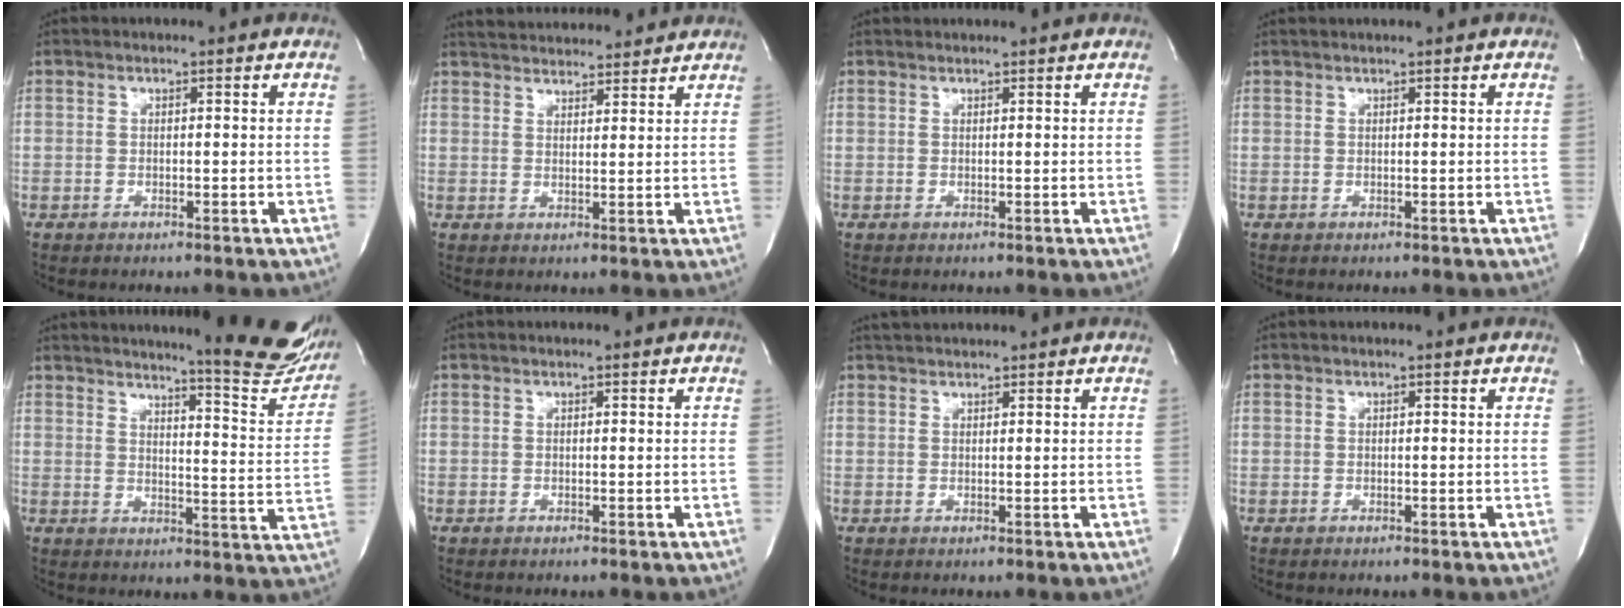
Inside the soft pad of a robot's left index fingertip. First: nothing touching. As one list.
[{"total": 11.9, "force": [11.4, 1.8, 3.0], "torque": [-0.051, 0.024, 0.161]}, {"total": 1.5, "force": [1.5, -0.2, 0.2], "torque": [-0.004, 0.011, 0.026]}, {"total": 1.6, "force": [1.4, -0.3, 0.6], "torque": [-0.006, 0.015, 0.027]}, {"total": 19.4, "force": [17.1, 1.4, 9.0], "torque": [-0.113, -0.082, 0.199]}, {"total": 0.0}, {"total": 3.0, "force": [2.9, 0.1, 0.7], "torque": [-0.012, 0.027, 0.052]}, {"total": 0.0}]